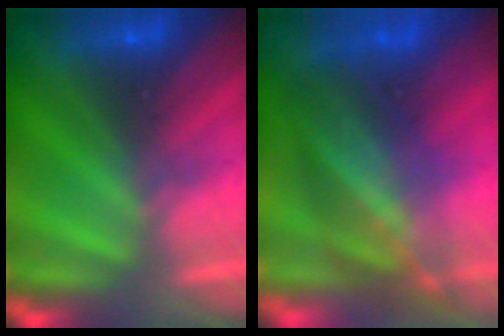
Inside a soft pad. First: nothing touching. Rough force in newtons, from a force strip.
{"total": 7.8}